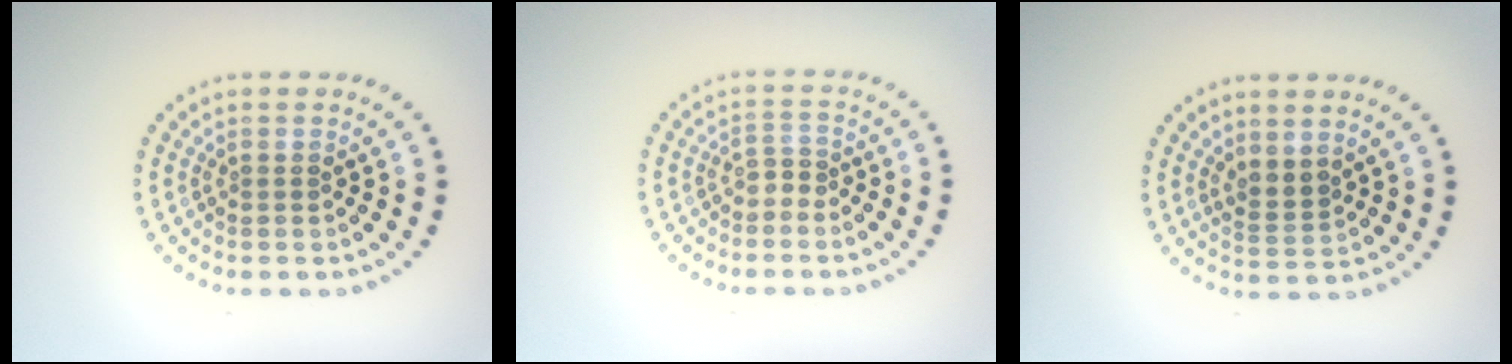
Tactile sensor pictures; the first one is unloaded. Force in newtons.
{"total": 1.2, "press": 0.9, "slide": 0.8}
{"total": 2.0, "press": 1.6, "slide": 1.2}